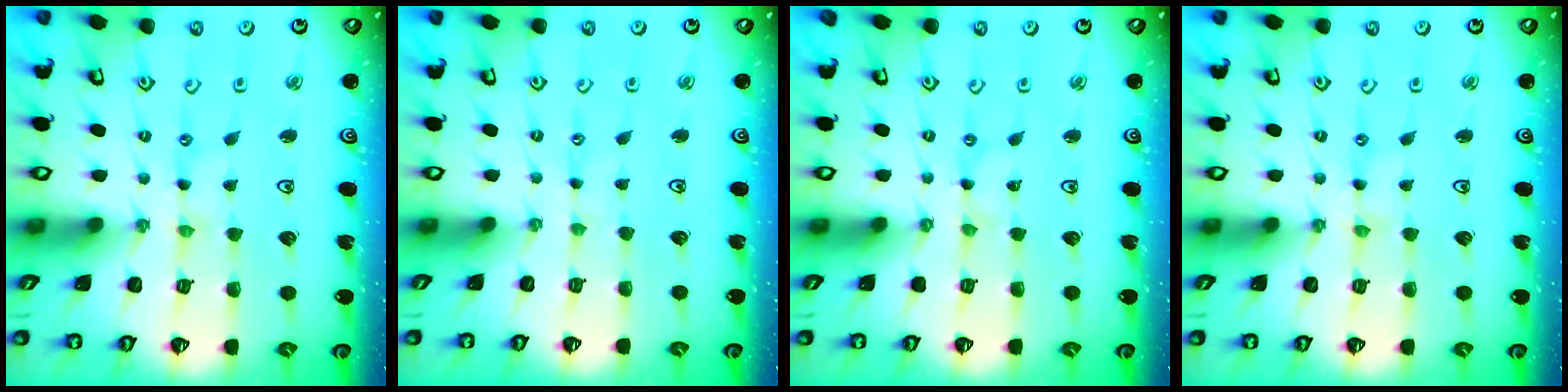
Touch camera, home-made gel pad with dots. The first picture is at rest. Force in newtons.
{"total": 0.7, "press": 0.6, "slide": 0.1}
{"total": 0.0}
{"total": 0.0}